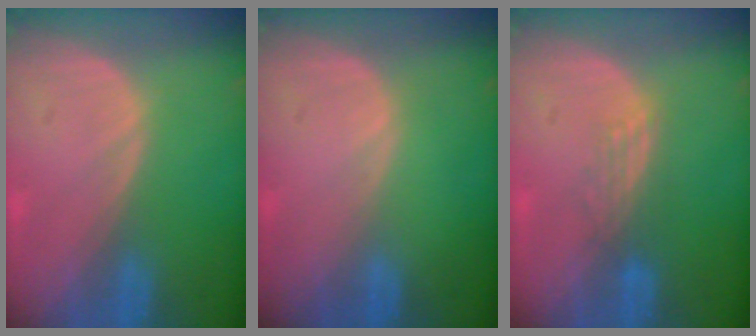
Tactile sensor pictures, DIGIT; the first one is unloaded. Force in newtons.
{"total": 0.0}
{"total": 2.9, "press": 2.4, "slide": 1.6}